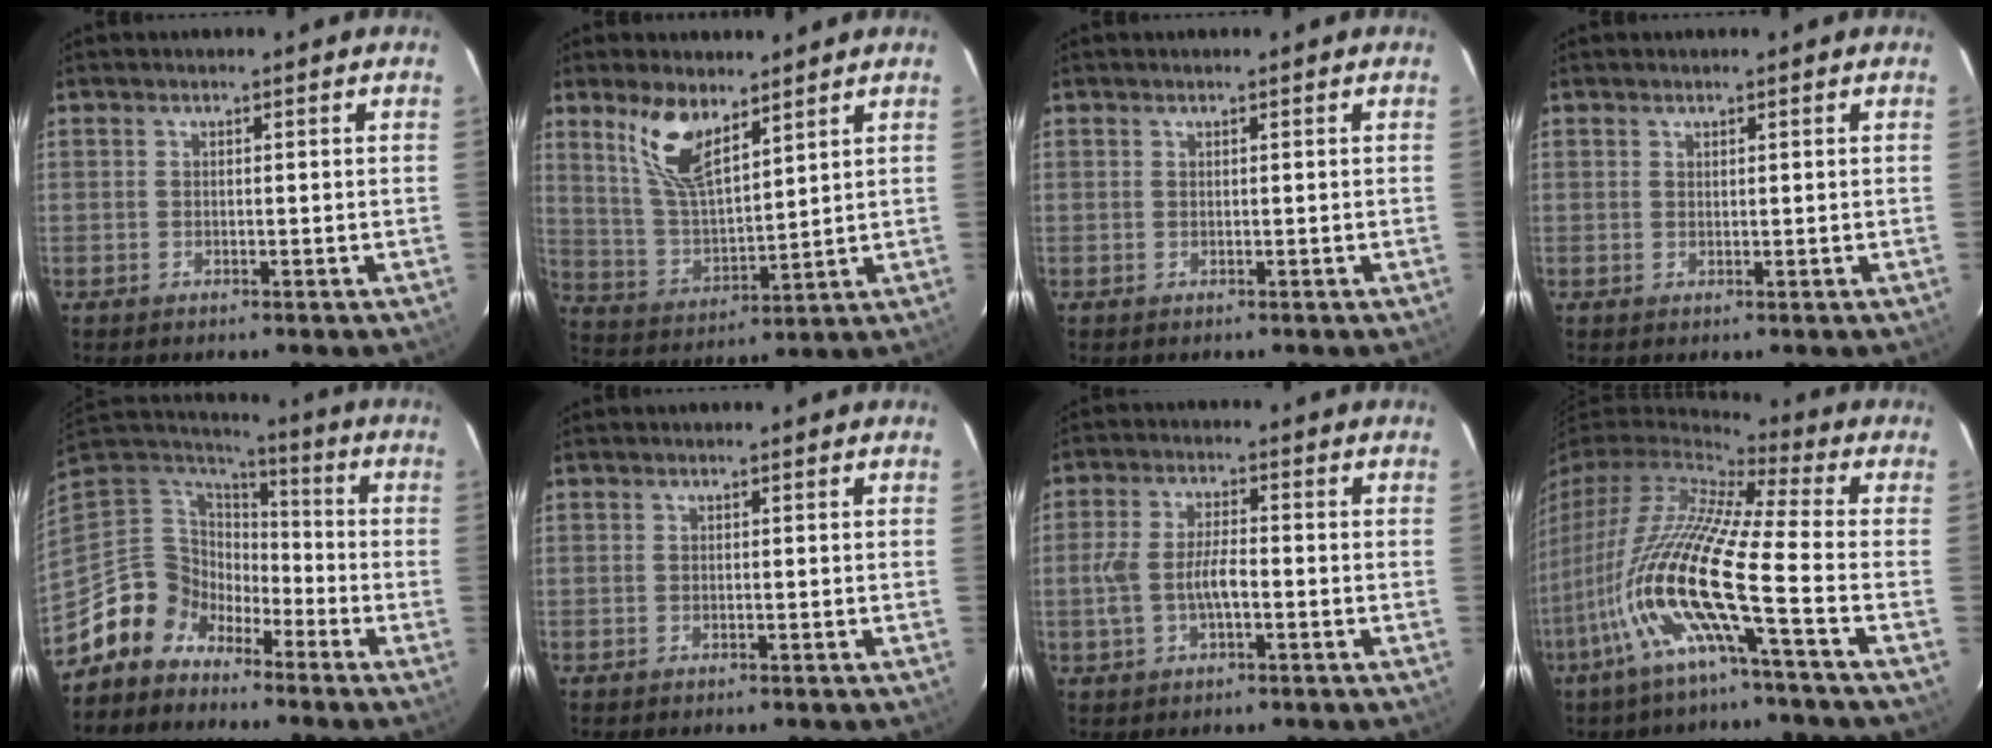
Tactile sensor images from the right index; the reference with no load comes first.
{"total": 10.8, "force": [7.0, 3.8, 7.3], "torque": [-0.146, 0.003, 0.146]}
{"total": 0.0}
{"total": 0.5, "force": [0.5, 0.1, 0.2], "torque": [-0.004, 0.001, 0.009]}
{"total": 10.9, "force": [-7.3, 7.9, 1.2], "torque": [-0.054, 0.038, -0.146]}
{"total": 0.0}
{"total": 6.5, "force": [-1.7, 2.6, 5.7], "torque": [-0.123, 0.007, -0.028]}
{"total": 17.4, "force": [-7.0, 0.7, 15.9], "torque": [-0.297, -0.029, -0.144]}